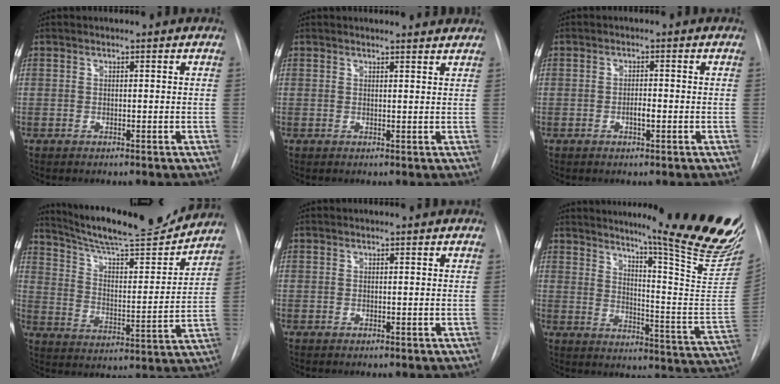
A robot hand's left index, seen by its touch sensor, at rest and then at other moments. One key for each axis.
{"total": 3.9, "fx": 3.9, "fy": 0.2, "fz": 0.5, "tx": -0.011, "ty": -0.002, "tz": 0.033}
{"total": 1.5, "fx": -0.5, "fy": 0.4, "fz": 1.4, "tx": -0.024, "ty": 0.001, "tz": -0.009}
{"total": 19.2, "fx": 17.9, "fy": 1.7, "fz": 7.0, "tx": -0.119, "ty": -0.020, "tz": 0.269}
{"total": 0.0}
{"total": 22.8, "fx": 19.1, "fy": -0.8, "fz": 12.5, "tx": -0.171, "ty": -0.121, "tz": 0.237}